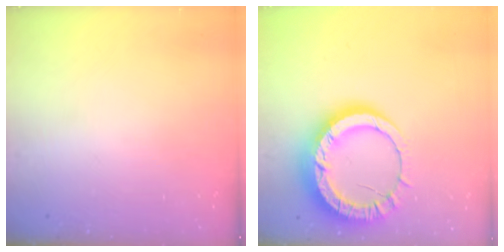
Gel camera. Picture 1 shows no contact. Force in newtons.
{"total": 14.9, "press": 14.8, "slide": 1.5}